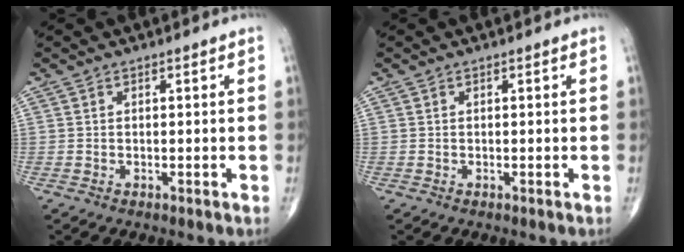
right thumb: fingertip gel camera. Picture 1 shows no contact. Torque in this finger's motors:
{"motor_torque": [-0.04, -0.04, 0.00, 0.00, 0.00]}